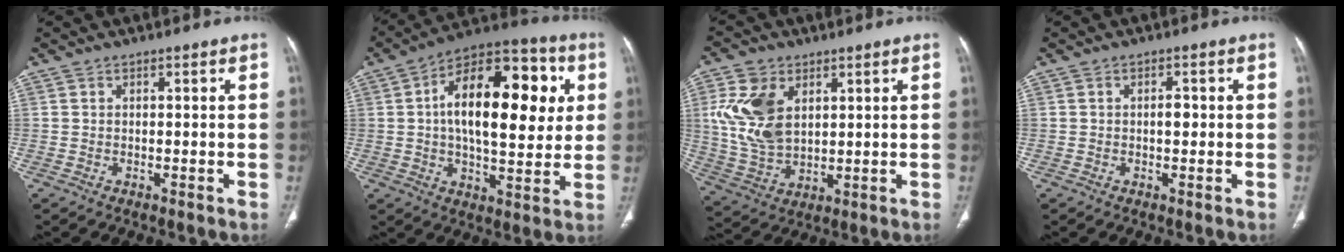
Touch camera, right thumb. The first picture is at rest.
{"total": 23.2, "force": [4.2, 11.3, 19.8], "torque": [-0.267, 0.016, 0.051]}
{"total": 8.0, "force": [1.7, 6.0, 5.1], "torque": [-0.083, -0.006, 0.037]}
{"total": 1.6, "force": [-0.1, 0.8, 1.3], "torque": [-0.017, 0.002, -0.003]}